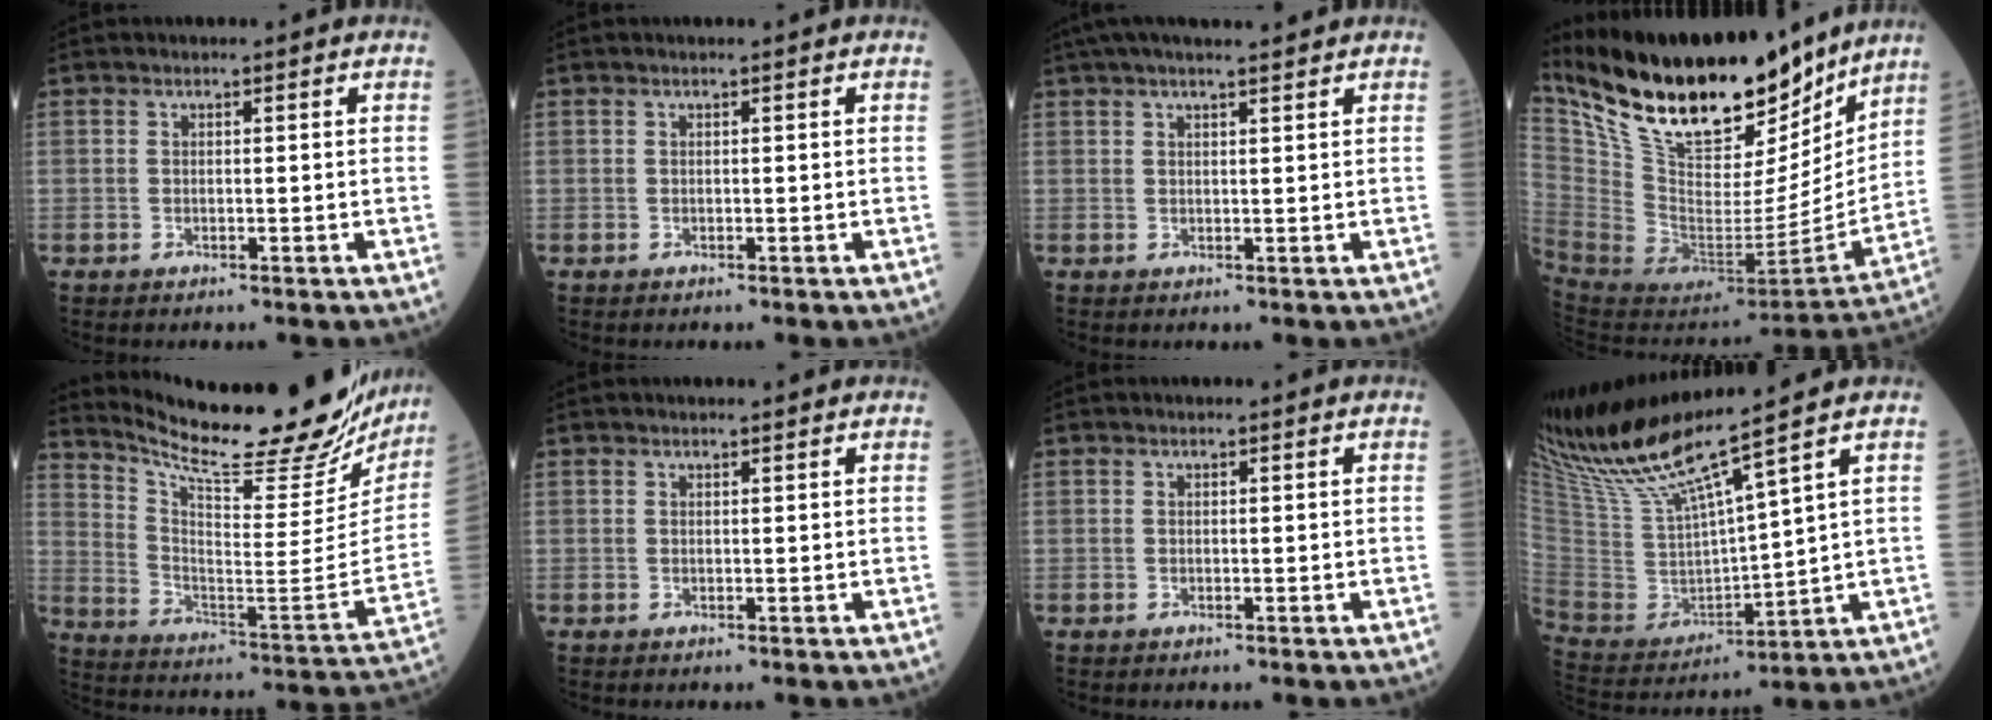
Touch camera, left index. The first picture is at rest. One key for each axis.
{"total": 0.0}
{"total": 8.5, "fx": 7.1, "fy": 0.6, "fz": 4.6, "tx": -0.073, "ty": 0.028, "tz": 0.098}
{"total": 27.0, "fx": 22.3, "fy": 7.6, "fz": 13.2, "tx": -0.239, "ty": -0.025, "tz": 0.366}
{"total": 26.7, "fx": 23.6, "fy": 4.6, "fz": 11.6, "tx": -0.196, "ty": -0.080, "tz": 0.322}
{"total": 1.2, "fx": 1.1, "fy": 0.2, "fz": 0.4, "tx": -0.005, "ty": 0.011, "tz": 0.013}
{"total": 0.0}
{"total": 14.4, "fx": 11.6, "fy": -1.3, "fz": 8.5, "tx": -0.177, "ty": -0.011, "tz": 0.234}